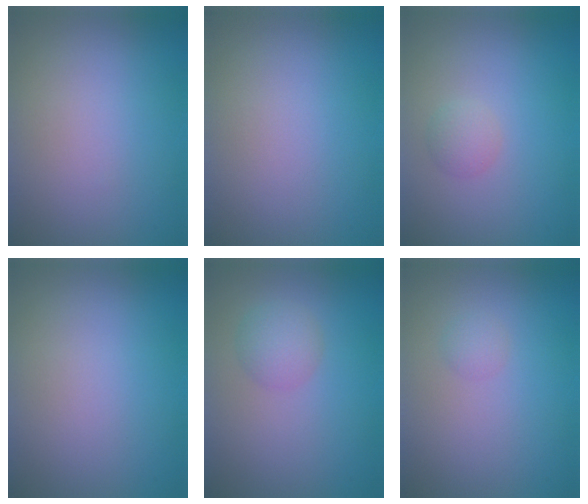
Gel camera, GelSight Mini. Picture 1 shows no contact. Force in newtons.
{"total": 0.0}
{"total": 1.4, "press": 1.4, "slide": 0.1}
{"total": 0.0}
{"total": 2.3, "press": 2.3, "slide": 0.0}
{"total": 1.0, "press": 1.0, "slide": 0.0}